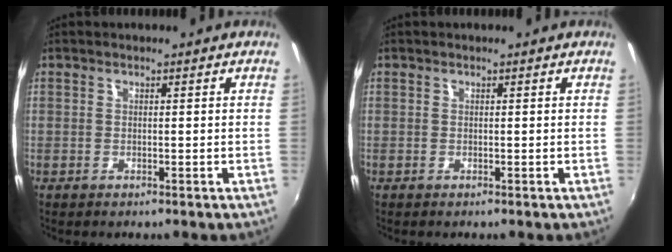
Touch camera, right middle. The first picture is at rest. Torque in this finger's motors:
{"motor_torque": [-0.10, 0.10, 0.00, 0.00]}